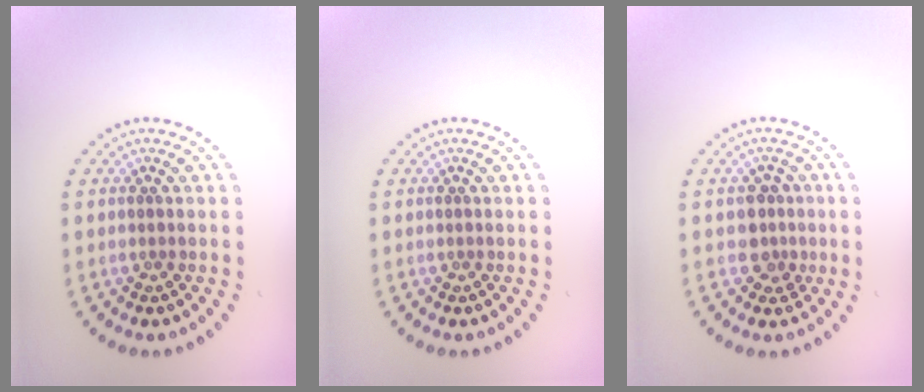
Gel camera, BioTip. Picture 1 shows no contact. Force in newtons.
{"total": 0.0}
{"total": 2.2, "press": 2.0, "slide": 1.0}